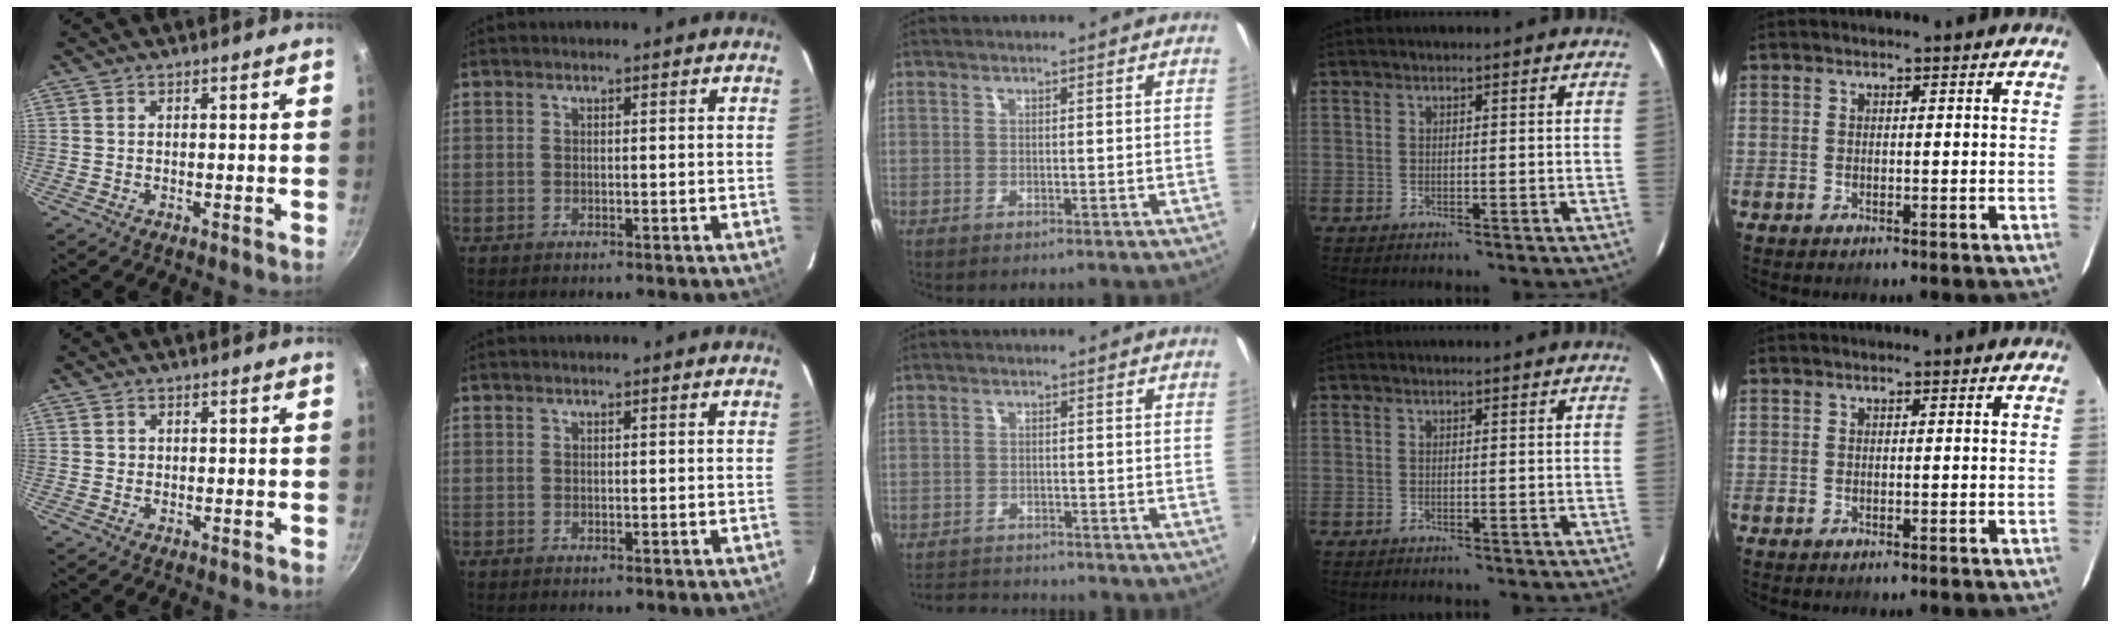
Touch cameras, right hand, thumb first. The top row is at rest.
{"thumb": {"total": 0.6, "force": [0.0, 0.6, 0.0], "torque": [0.004, 0.001, -0.001]}, "middle": {"total": 4.6, "force": [-4.4, 1.4, 0.2], "torque": [-0.021, 0.011, -0.076]}}